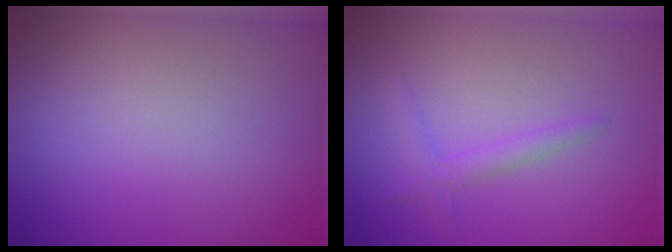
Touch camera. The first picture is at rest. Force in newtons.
{"total": 1.6, "press": 1.6, "slide": 0.1}